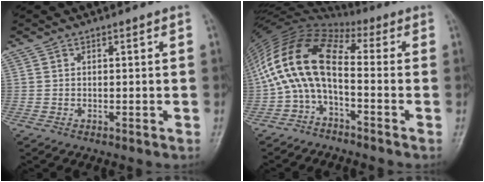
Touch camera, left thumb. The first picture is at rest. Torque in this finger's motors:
{"motor_torque": [0.61, 1.81, 1.58, 1.19, 0.28]}